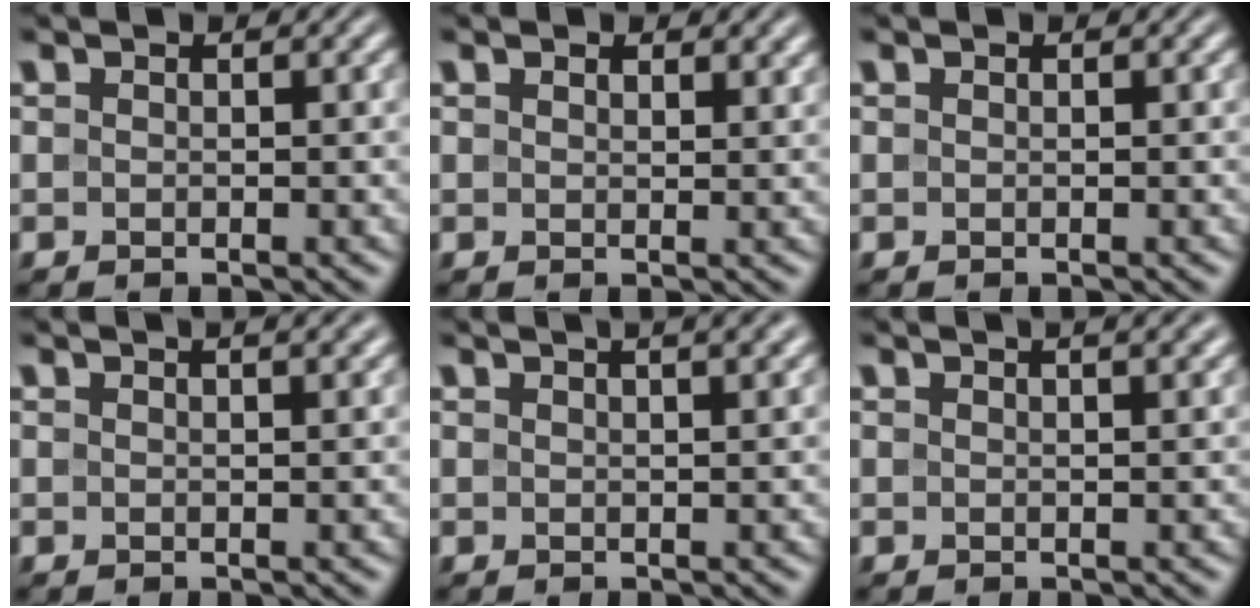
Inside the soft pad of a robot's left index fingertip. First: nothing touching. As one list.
[{"total": 1.6, "force": [1.2, 0.6, 0.8], "torque": [-0.012, -0.003, 0.022]}, {"total": 0.0}, {"total": 4.7, "force": [3.0, 2.0, 3.0], "torque": [-0.005, 0.032, 0.000]}, {"total": 7.0, "force": [4.3, 3.0, 4.7], "torque": [-0.023, 0.052, 0.020]}, {"total": 5.3, "force": [3.3, 2.3, 3.5], "torque": [-0.013, 0.039, 0.007]}]